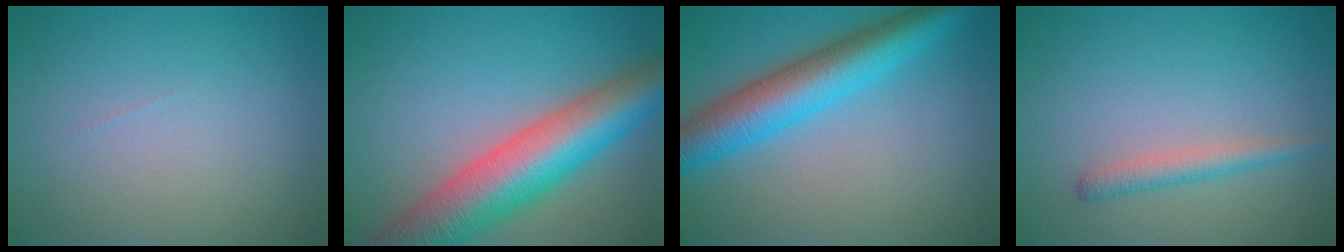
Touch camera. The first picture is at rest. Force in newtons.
{"total": 11.3, "press": 11.3, "slide": 0.6}
{"total": 7.7, "press": 7.7, "slide": 0.2}
{"total": 1.9, "press": 1.9, "slide": 0.0}